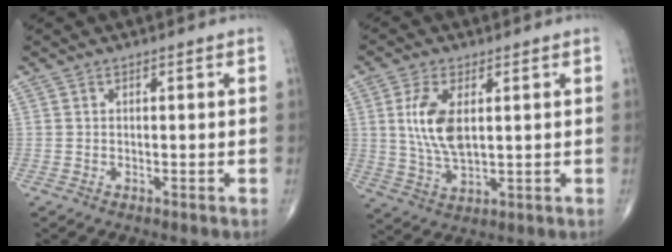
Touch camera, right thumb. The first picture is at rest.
{"total": 9.2, "force": [1.9, 4.3, 7.8], "torque": [-0.162, -0.012, 0.043]}